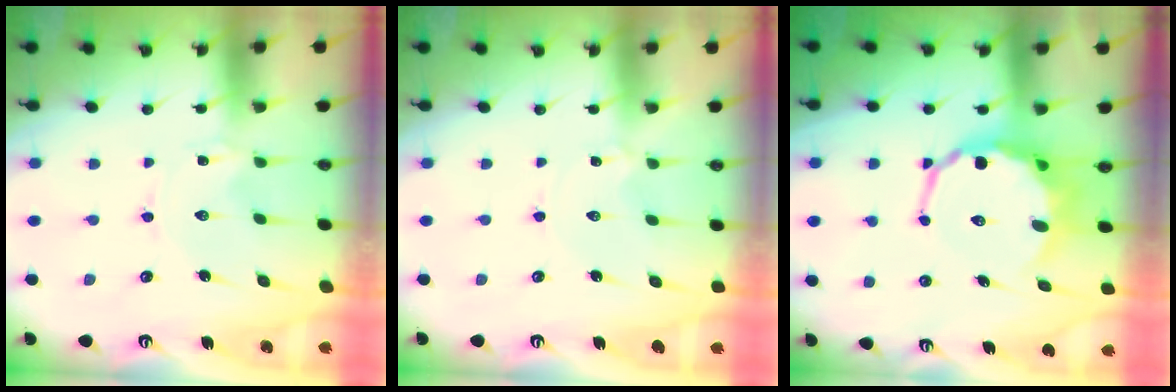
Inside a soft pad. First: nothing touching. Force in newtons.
{"total": 1.0, "press": 1.0, "slide": 0.2}
{"total": 9.4, "press": 9.0, "slide": 2.8}